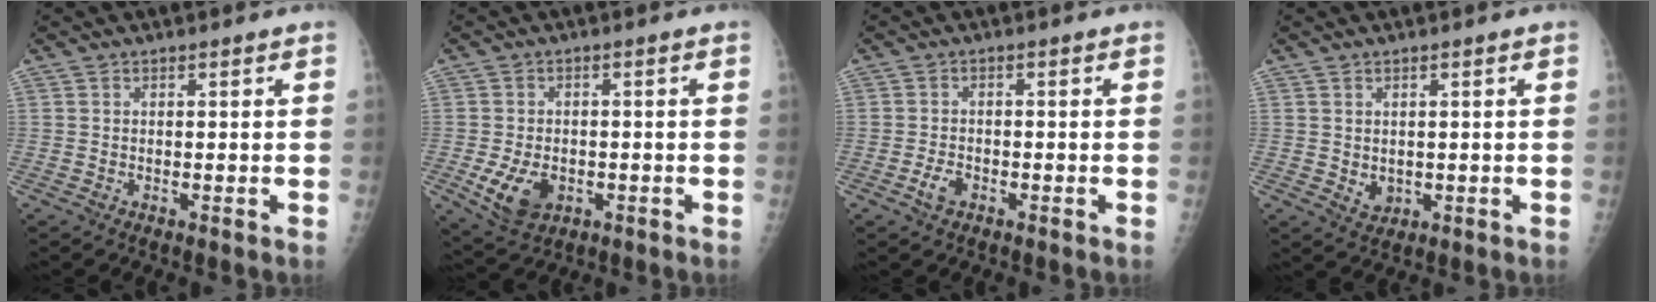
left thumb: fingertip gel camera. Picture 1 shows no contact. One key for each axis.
{"total": 7.4, "fx": -2.1, "fy": 5.0, "fz": 5.0, "tx": -0.085, "ty": 0.000, "tz": -0.025}
{"total": 2.6, "fx": -1.3, "fy": 1.5, "fz": 1.5, "tx": -0.032, "ty": 0.007, "tz": -0.023}
{"total": 2.5, "fx": 0.1, "fy": 2.0, "fz": 1.5, "tx": -0.016, "ty": -0.005, "tz": 0.012}